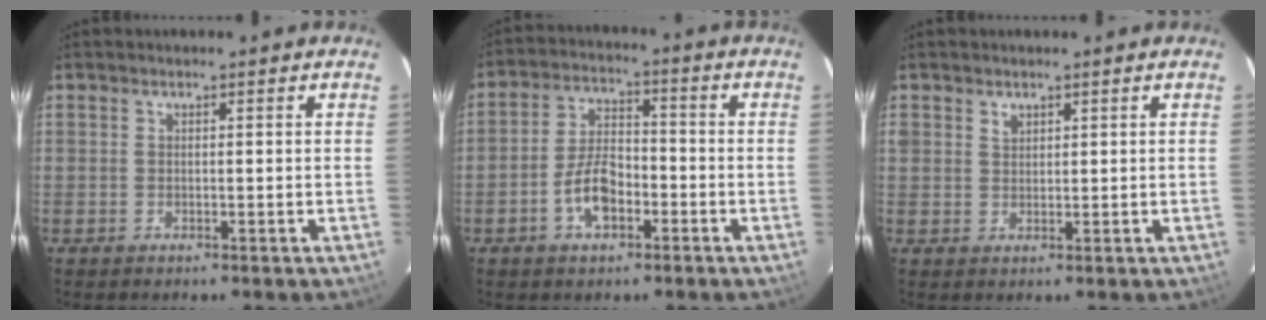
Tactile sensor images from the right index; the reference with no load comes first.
{"total": 8.0, "force": [-3.5, 4.2, 5.9], "torque": [-0.118, 0.014, -0.058]}
{"total": 2.0, "force": [1.2, 1.5, 0.5], "torque": [-0.003, 0.005, 0.022]}